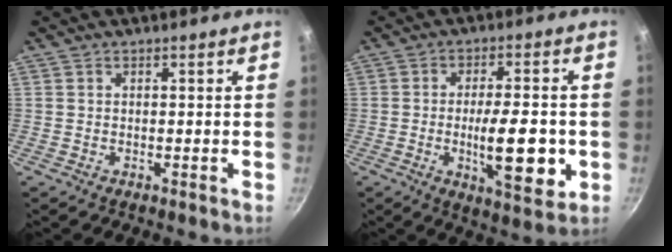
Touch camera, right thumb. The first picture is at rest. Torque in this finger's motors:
{"motor_torque": [-0.34, 0.74, 0.63, 0.00, 0.07]}